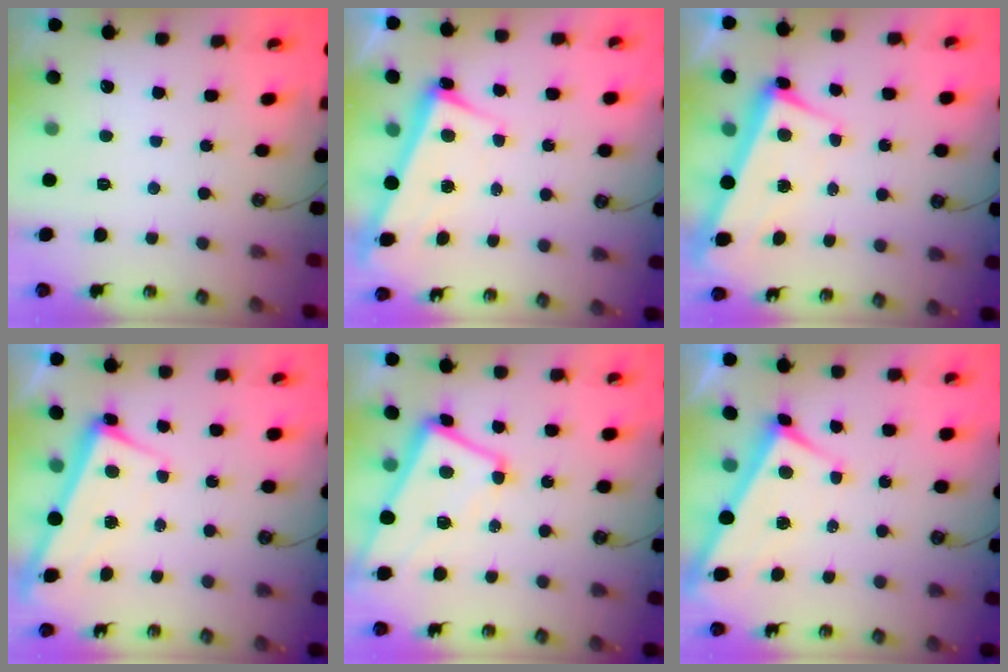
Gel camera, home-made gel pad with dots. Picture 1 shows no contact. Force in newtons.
{"total": 3.5, "press": 3.4, "slide": 0.9}
{"total": 1.9, "press": 1.6, "slide": 0.9}
{"total": 2.7, "press": 2.6, "slide": 0.6}
{"total": 1.5, "press": 1.2, "slide": 0.8}
{"total": 3.4, "press": 3.3, "slide": 0.4}